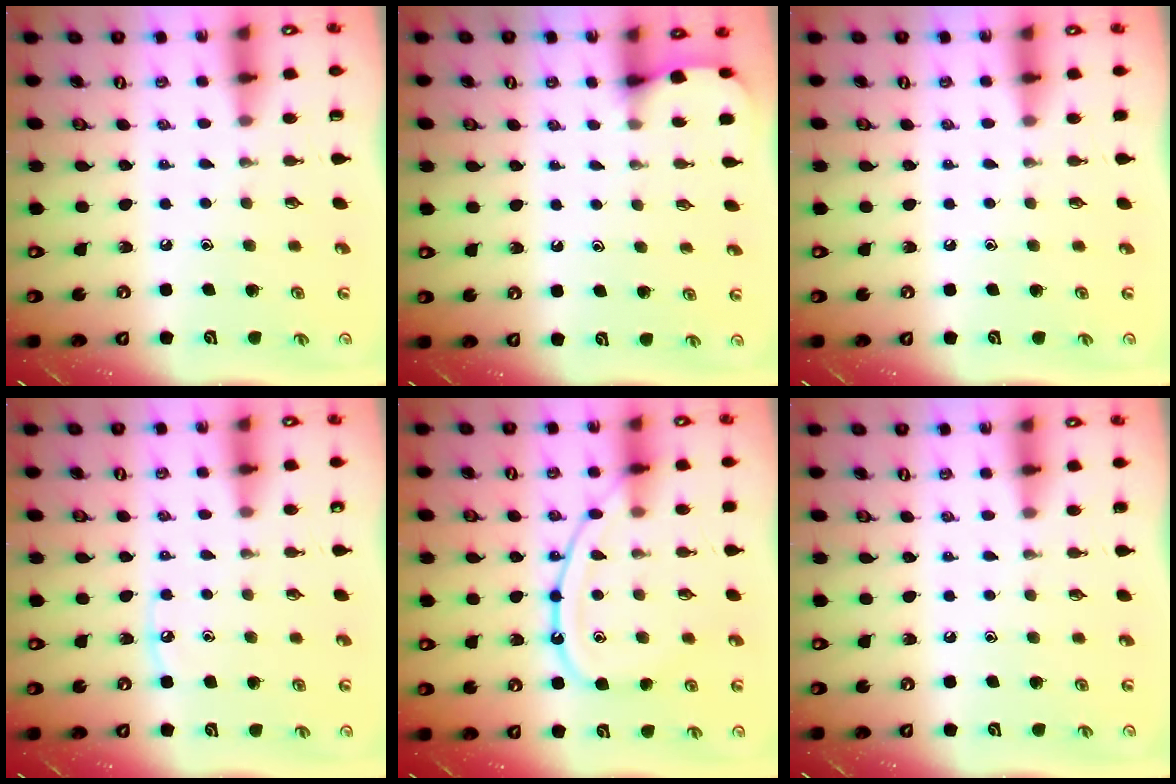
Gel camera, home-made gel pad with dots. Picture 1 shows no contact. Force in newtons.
{"total": 3.0, "press": 2.9, "slide": 0.3}
{"total": 0.0}
{"total": 3.5, "press": 3.5, "slide": 0.4}
{"total": 12.8, "press": 12.8, "slide": 1.4}
{"total": 0.0}